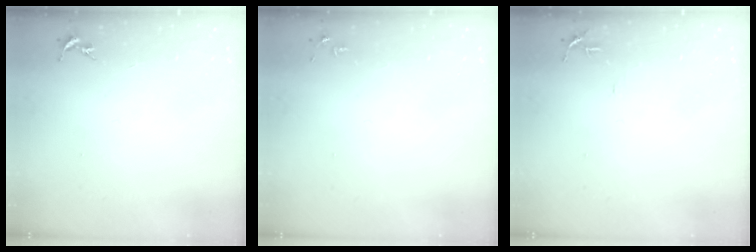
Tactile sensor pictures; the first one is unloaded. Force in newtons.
{"total": 2.8, "press": 2.8, "slide": 0.4}
{"total": 4.7, "press": 4.7, "slide": 0.5}